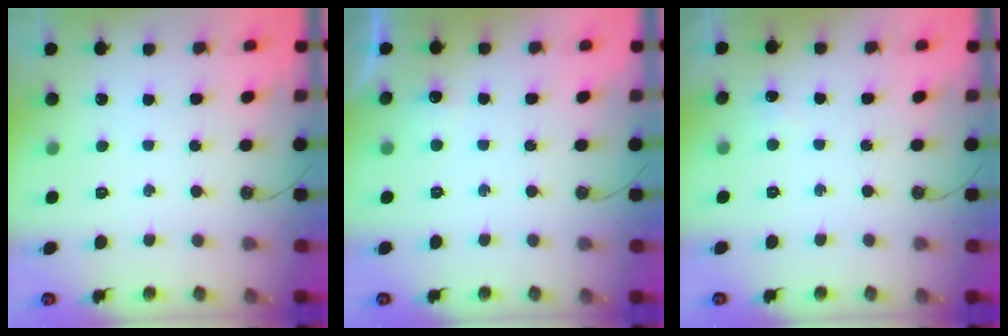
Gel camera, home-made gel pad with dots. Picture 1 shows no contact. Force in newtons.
{"total": 5.1, "press": 3.9, "slide": 3.3}
{"total": 4.3, "press": 3.9, "slide": 1.8}